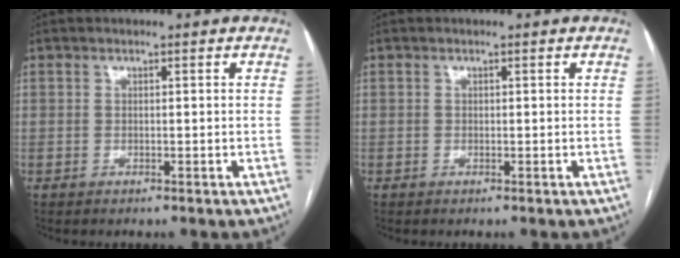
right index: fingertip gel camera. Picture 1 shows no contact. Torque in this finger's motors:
{"motor_torque": [0.24, 0.09, -0.01, 0.00]}